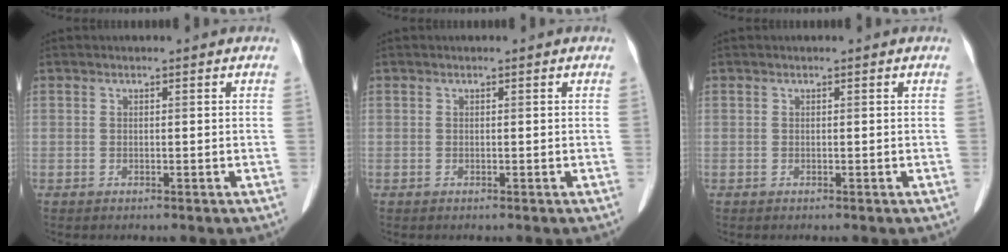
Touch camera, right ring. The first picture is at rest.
{"total": 0.0}
{"total": 0.0}